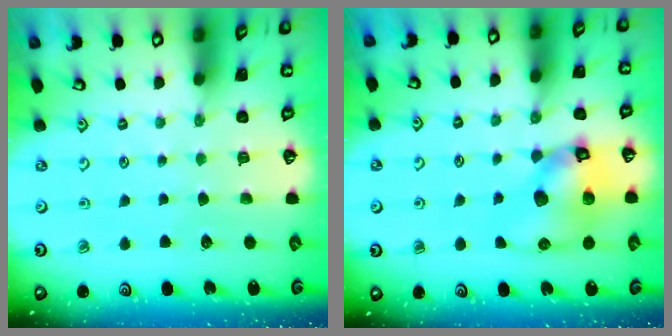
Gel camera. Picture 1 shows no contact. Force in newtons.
{"total": 12.9, "press": 12.8, "slide": 1.8}